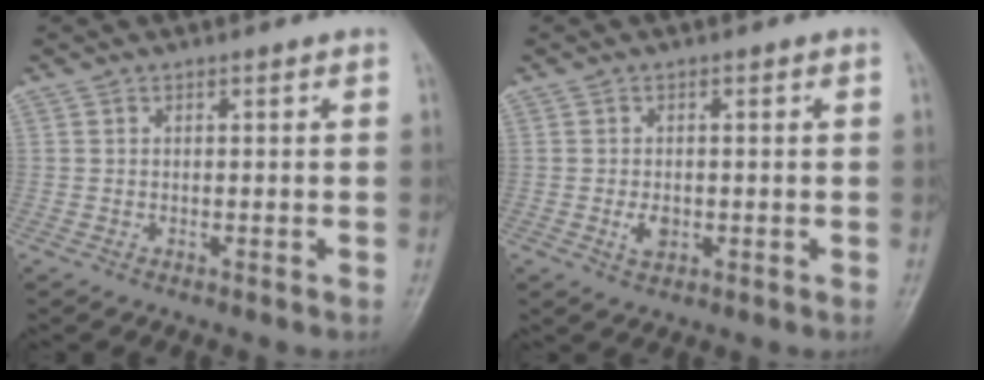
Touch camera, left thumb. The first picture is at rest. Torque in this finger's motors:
{"motor_torque": [0.31, 0.30, 0.31, 0.08, 0.00]}